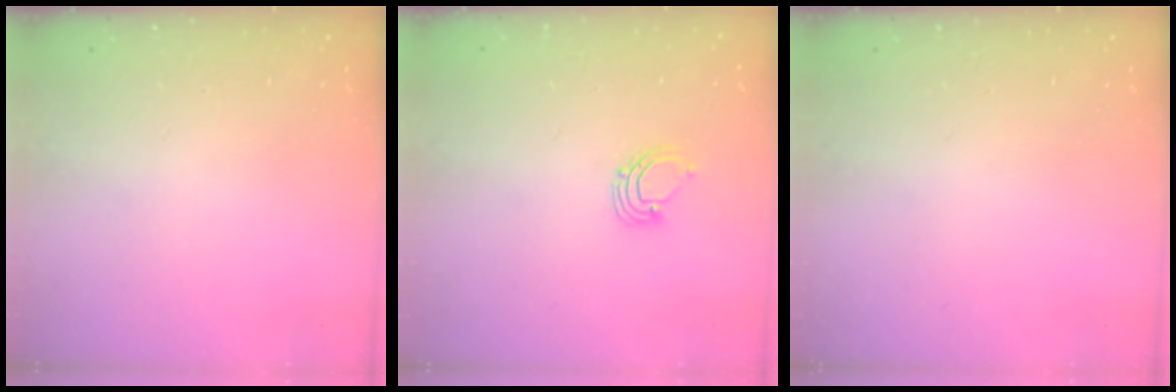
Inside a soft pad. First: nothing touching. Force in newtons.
{"total": 2.6, "press": 2.6, "slide": 0.2}
{"total": 0.0}